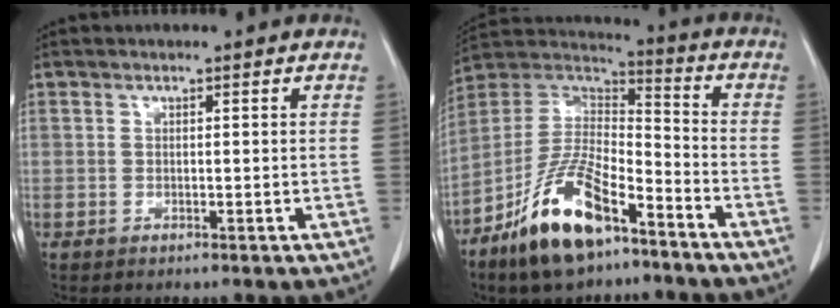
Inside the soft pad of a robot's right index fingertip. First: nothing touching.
{"total": 15.7, "force": [-9.7, 5.1, 11.3], "torque": [-0.227, 0.003, -0.177]}